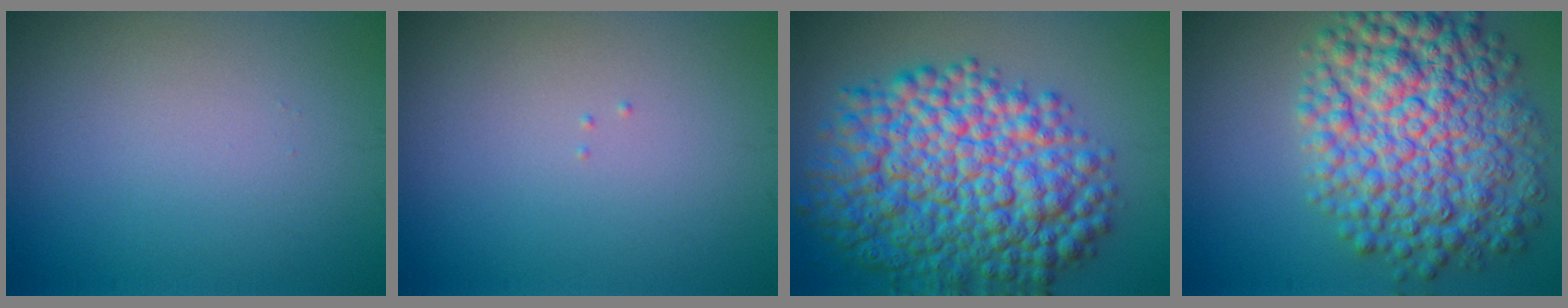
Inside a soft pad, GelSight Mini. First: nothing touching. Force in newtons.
{"total": 0.0}
{"total": 12.3, "press": 12.3, "slide": 0.1}
{"total": 10.6, "press": 10.6, "slide": 0.1}